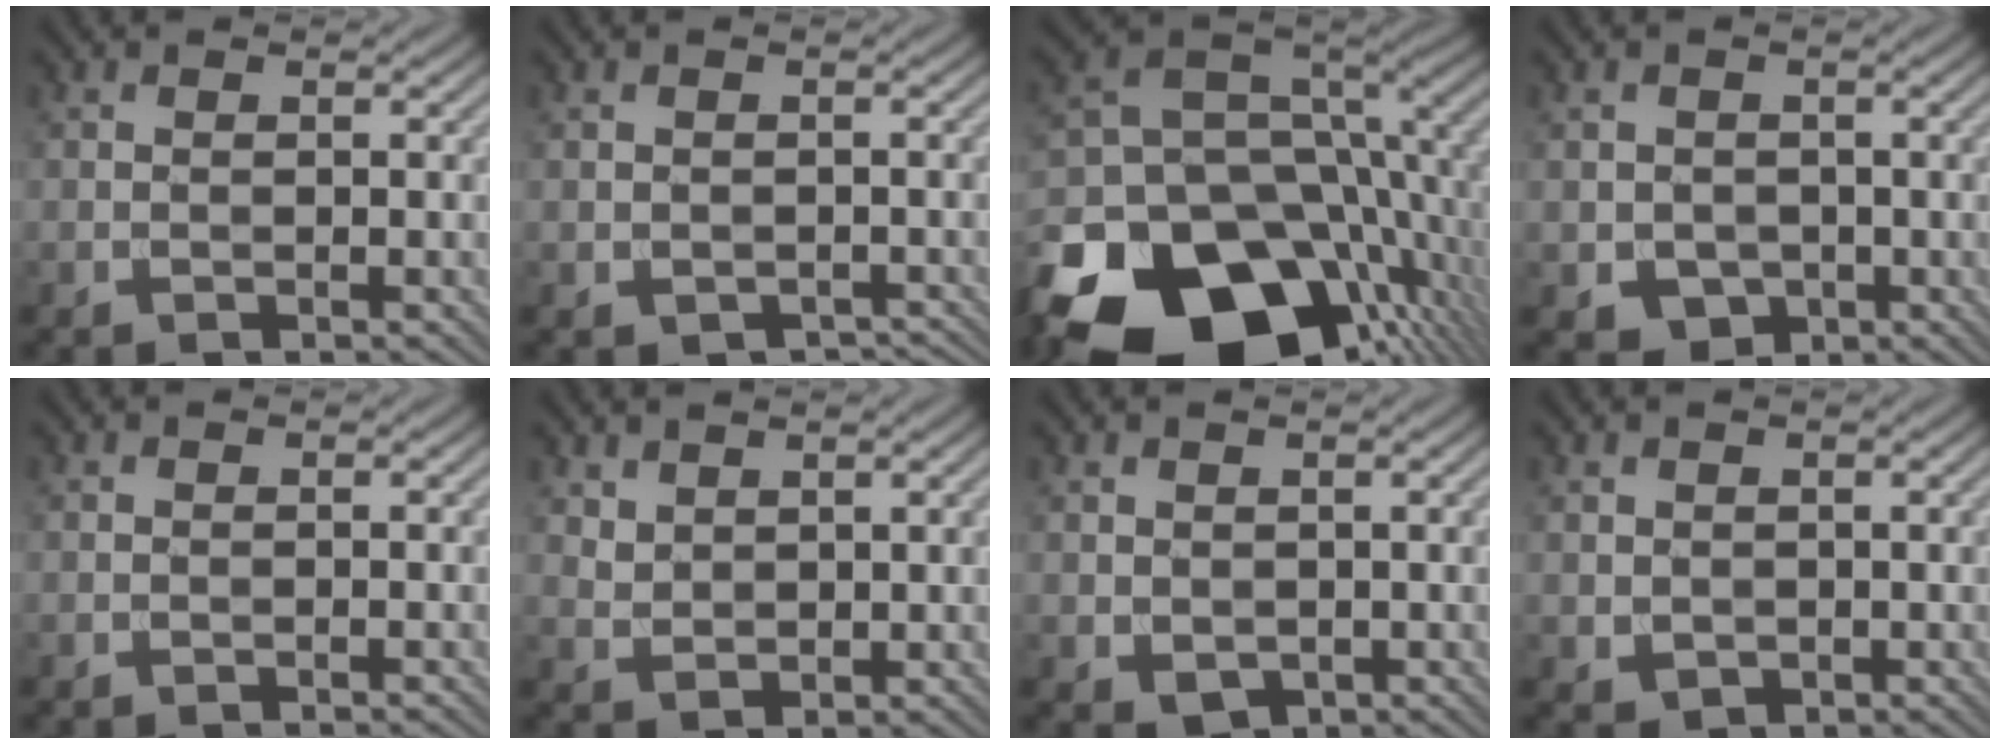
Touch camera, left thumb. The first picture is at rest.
{"total": 2.0, "force": [-0.9, 1.6, 0.9], "torque": [-0.018, -0.017, -0.011]}
{"total": 20.6, "force": [-10.0, 13.5, 11.9], "torque": [-0.267, -0.036, -0.151]}
{"total": 3.4, "force": [-0.9, 3.0, 1.3], "torque": [-0.036, -0.013, -0.018]}
{"total": 0.0}
{"total": 2.7, "force": [2.0, 1.4, 1.1], "torque": [-0.029, -0.005, 0.047]}
{"total": 1.9, "force": [0.5, 1.5, 0.9], "torque": [-0.027, -0.008, 0.015]}
{"total": 1.5, "force": [0.8, 1.2, 0.6], "torque": [-0.019, -0.006, 0.021]}